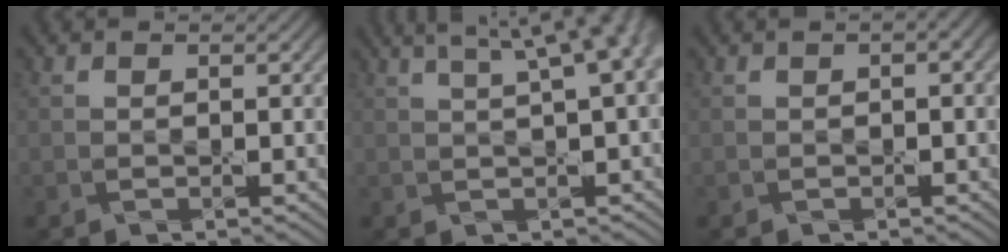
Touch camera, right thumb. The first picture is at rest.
{"total": 10.5, "force": [4.7, 3.3, 8.8], "torque": [-0.093, 0.050, 0.041]}
{"total": 1.9, "force": [0.5, 0.6, 1.7], "torque": [-0.030, 0.003, 0.006]}